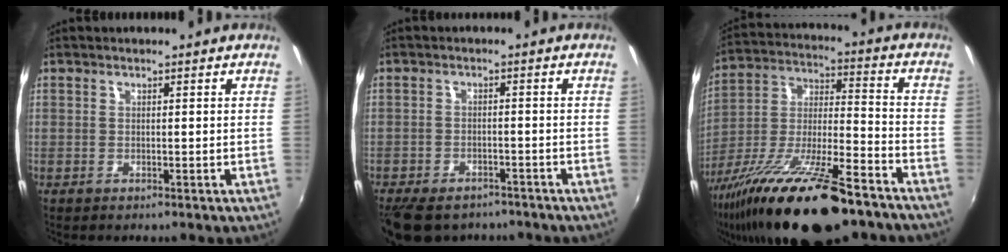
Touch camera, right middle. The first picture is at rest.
{"total": 10.0, "force": [-7.8, 4.7, 4.3], "torque": [-0.103, -0.014, -0.118]}
{"total": 24.8, "force": [-16.7, 5.9, 17.4], "torque": [-0.312, -0.043, -0.280]}